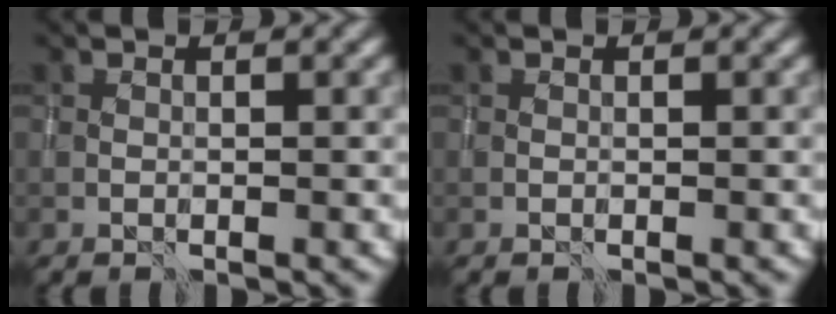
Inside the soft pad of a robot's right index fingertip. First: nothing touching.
{"total": 0.0}